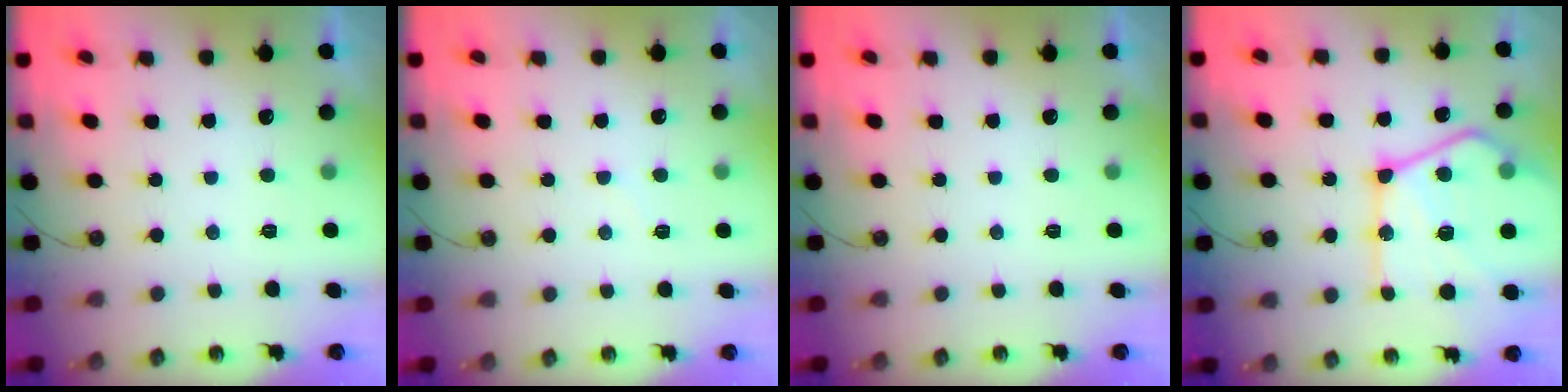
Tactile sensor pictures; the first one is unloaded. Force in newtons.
{"total": 5.8, "press": 5.8, "slide": 0.6}
{"total": 0.0}
{"total": 25.4, "press": 25.2, "slide": 2.8}